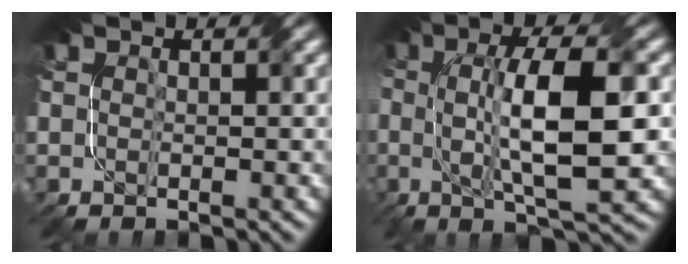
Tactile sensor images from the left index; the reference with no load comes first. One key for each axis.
{"total": 10.0, "fx": 0.3, "fy": 2.7, "fz": 9.6, "tx": -0.152, "ty": 0.010, "tz": 0.002}